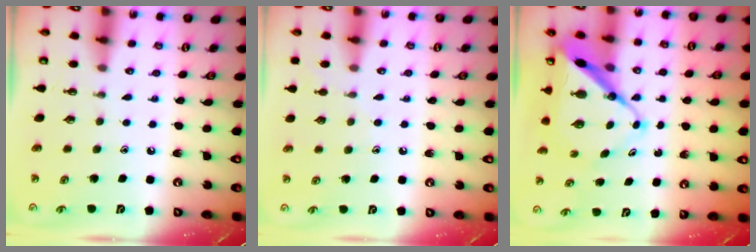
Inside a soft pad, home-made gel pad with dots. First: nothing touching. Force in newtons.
{"total": 5.7, "press": 5.7, "slide": 0.6}
{"total": 11.3, "press": 11.2, "slide": 0.8}